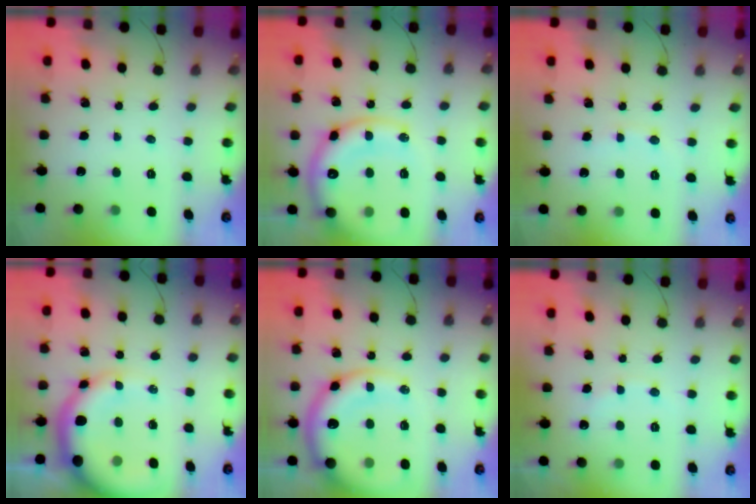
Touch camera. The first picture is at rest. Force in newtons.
{"total": 18.4, "press": 18.2, "slide": 2.7}
{"total": 5.0, "press": 4.8, "slide": 1.4}
{"total": 13.3, "press": 12.9, "slide": 3.3}
{"total": 16.3, "press": 15.9, "slide": 3.7}
{"total": 6.6, "press": 6.5, "slide": 1.3}